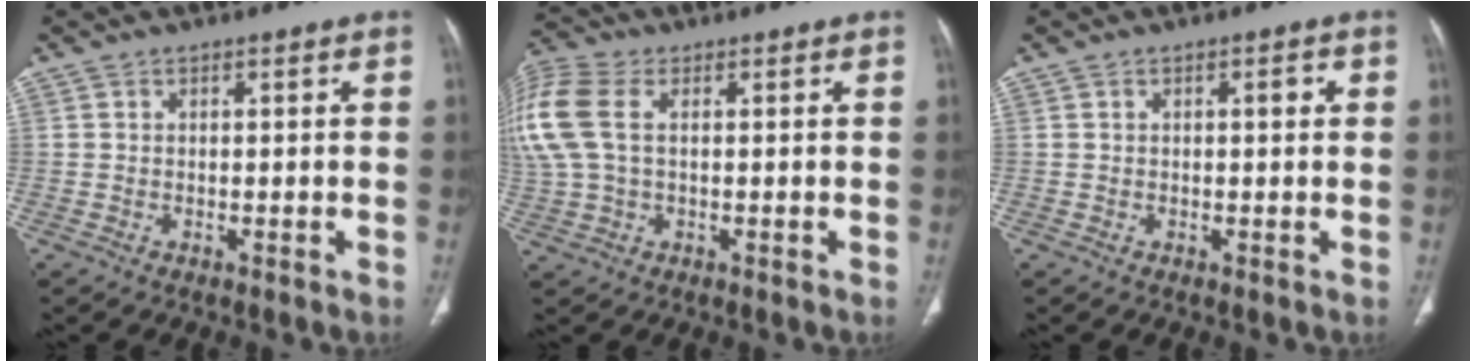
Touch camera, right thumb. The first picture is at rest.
{"total": 16.4, "force": [3.2, 10.8, 11.9], "torque": [-0.328, 0.031, 0.062]}
{"total": 1.4, "force": [0.3, 0.5, 1.3], "torque": [-0.014, 0.002, 0.003]}